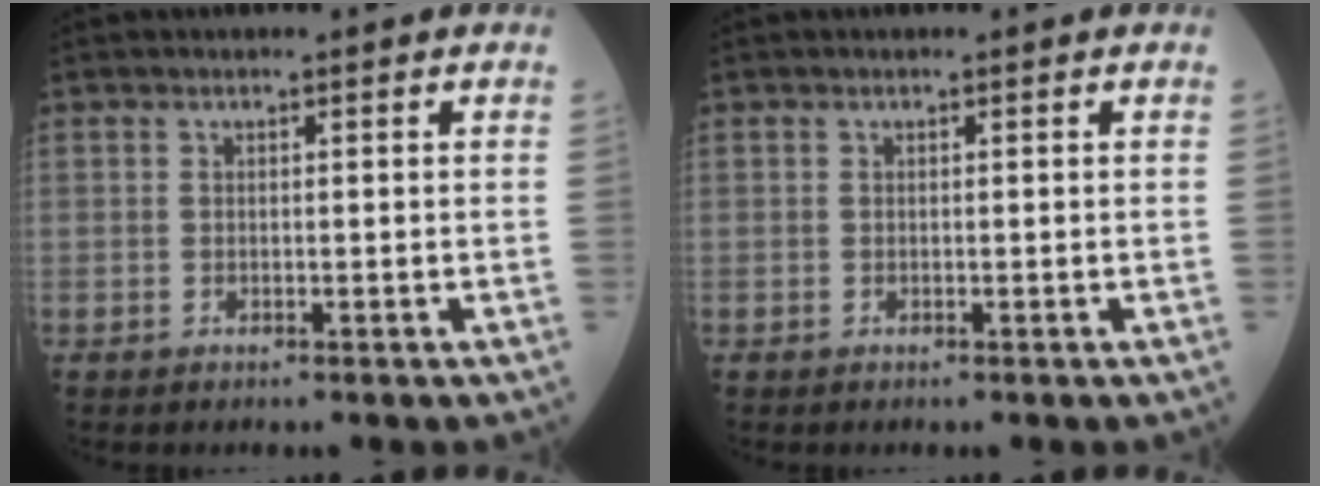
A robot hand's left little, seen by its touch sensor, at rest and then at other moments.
{"total": 0.0}